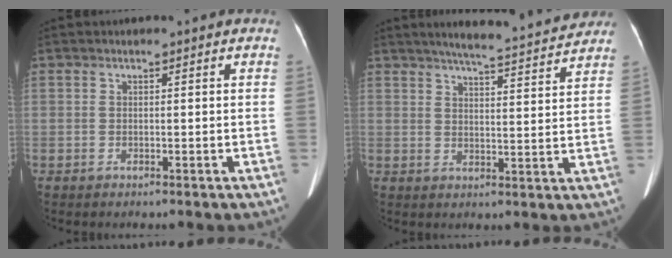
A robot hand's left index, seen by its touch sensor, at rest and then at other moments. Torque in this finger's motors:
{"motor_torque": [-0.09, -0.59, 0.00, 0.03]}